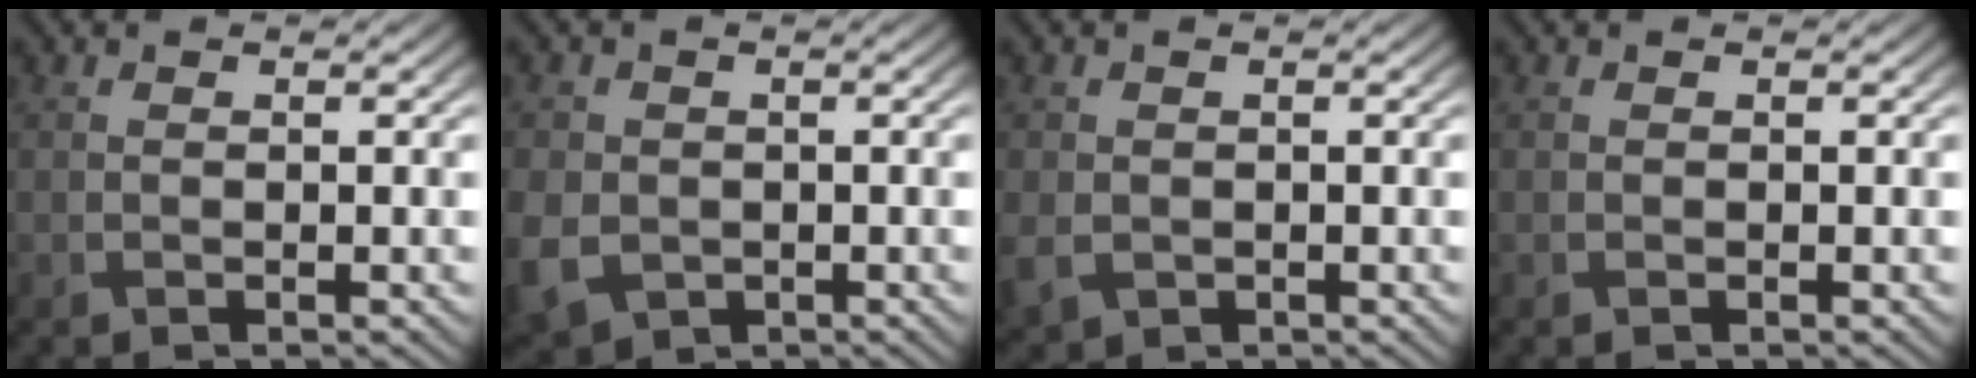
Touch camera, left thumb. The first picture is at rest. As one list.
[{"total": 6.0, "force": [-1.4, 5.1, 2.9], "torque": [-0.100, -0.024, -0.026]}, {"total": 3.0, "force": [-0.8, 2.6, 1.5], "torque": [-0.050, -0.012, -0.017]}, {"total": 0.0}]